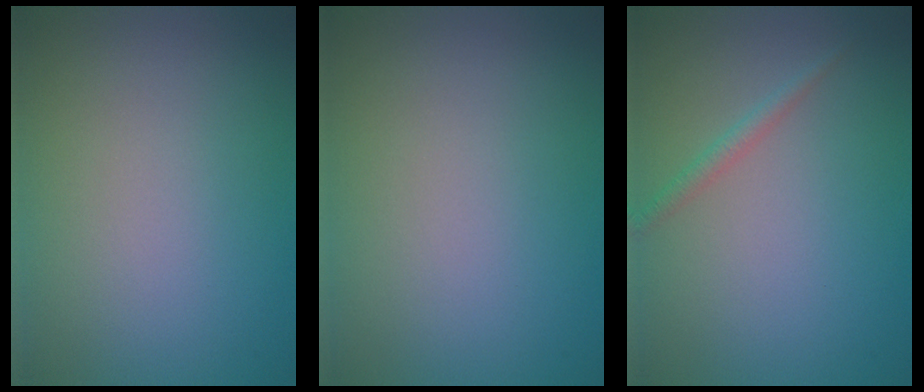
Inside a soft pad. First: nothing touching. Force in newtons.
{"total": 0.0}
{"total": 1.1, "press": 1.1, "slide": 0.1}